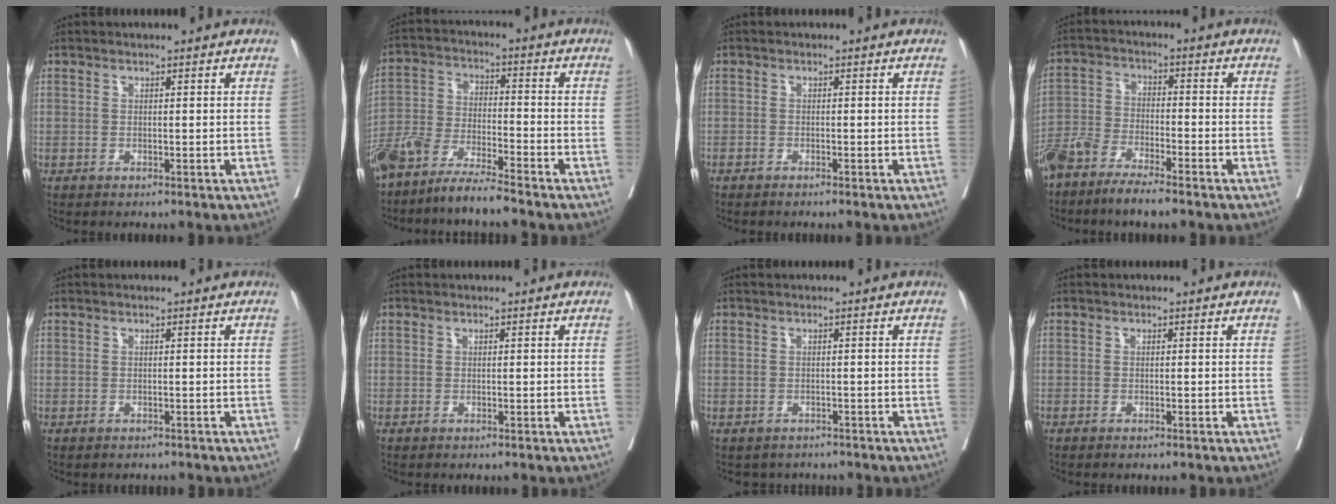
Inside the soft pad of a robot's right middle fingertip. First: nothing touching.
{"total": 9.0, "force": [-7.6, 0.4, 4.7], "torque": [-0.094, -0.016, -0.149]}
{"total": 1.0, "force": [-0.8, 0.0, 0.4], "torque": [-0.009, -0.001, -0.013]}
{"total": 8.5, "force": [-6.7, 1.5, 4.9], "torque": [-0.098, -0.012, -0.128]}
{"total": 1.3, "force": [-1.1, 0.6, 0.2], "torque": [-0.007, 0.000, -0.017]}
{"total": 0.0}
{"total": 3.2, "force": [-2.8, 1.6, 0.1], "torque": [-0.002, 0.005, -0.037]}
{"total": 0.5, "force": [-0.4, 0.0, 0.2], "torque": [-0.008, -0.002, -0.008]}